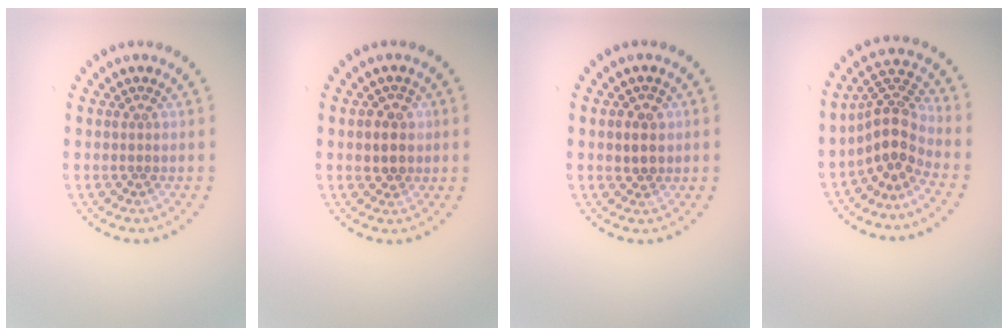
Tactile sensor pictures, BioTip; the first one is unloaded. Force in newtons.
{"total": 2.6, "press": 2.5, "slide": 0.8}
{"total": 2.1, "press": 2.0, "slide": 0.7}
{"total": 4.2, "press": 3.1, "slide": 2.8}